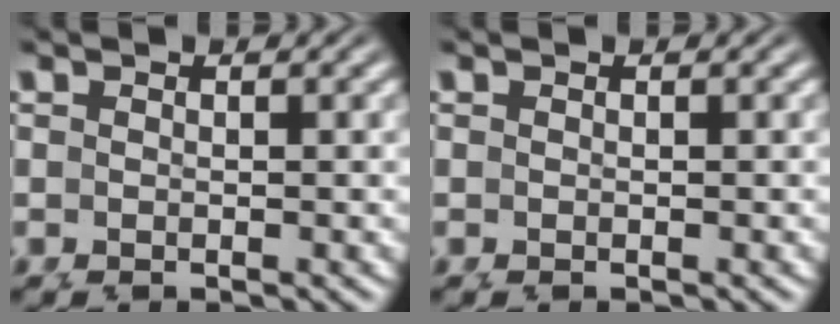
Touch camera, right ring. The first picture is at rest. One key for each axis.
{"total": 0.0}